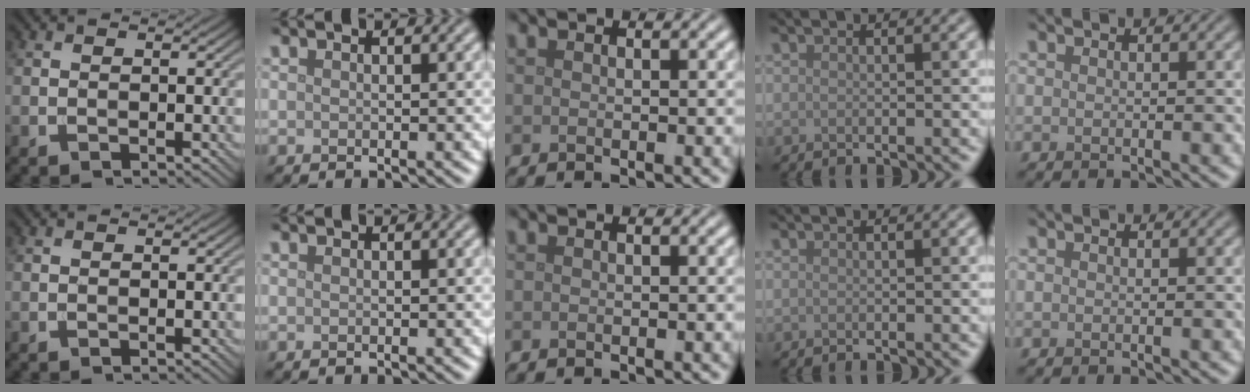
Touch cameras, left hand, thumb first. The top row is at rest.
{}